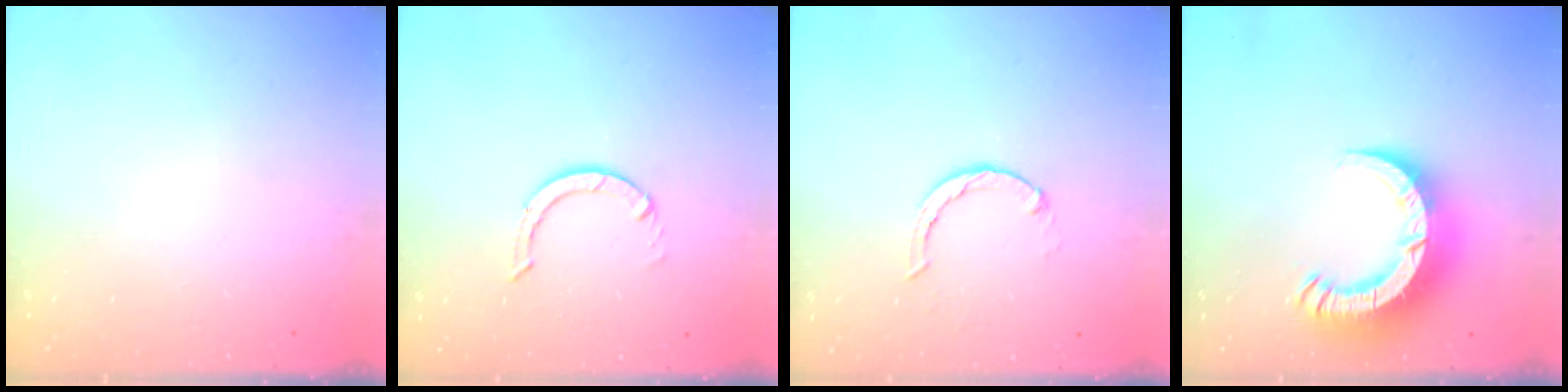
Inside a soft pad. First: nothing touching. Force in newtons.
{"total": 3.9, "press": 3.8, "slide": 0.3}
{"total": 2.3, "press": 2.3, "slide": 0.2}
{"total": 13.1, "press": 13.0, "slide": 1.4}